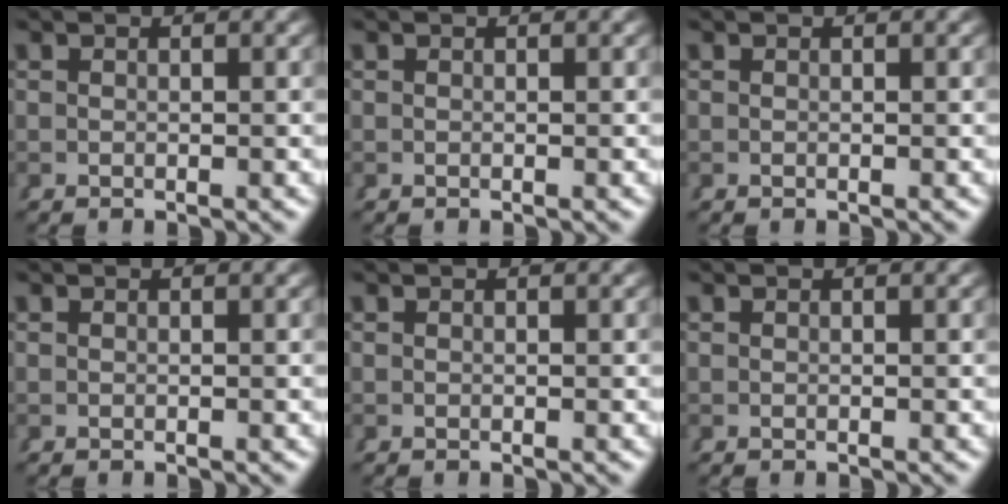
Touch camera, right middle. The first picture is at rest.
{"total": 0.0}
{"total": 0.0}
{"total": 0.0}
{"total": 0.0}
{"total": 0.0}